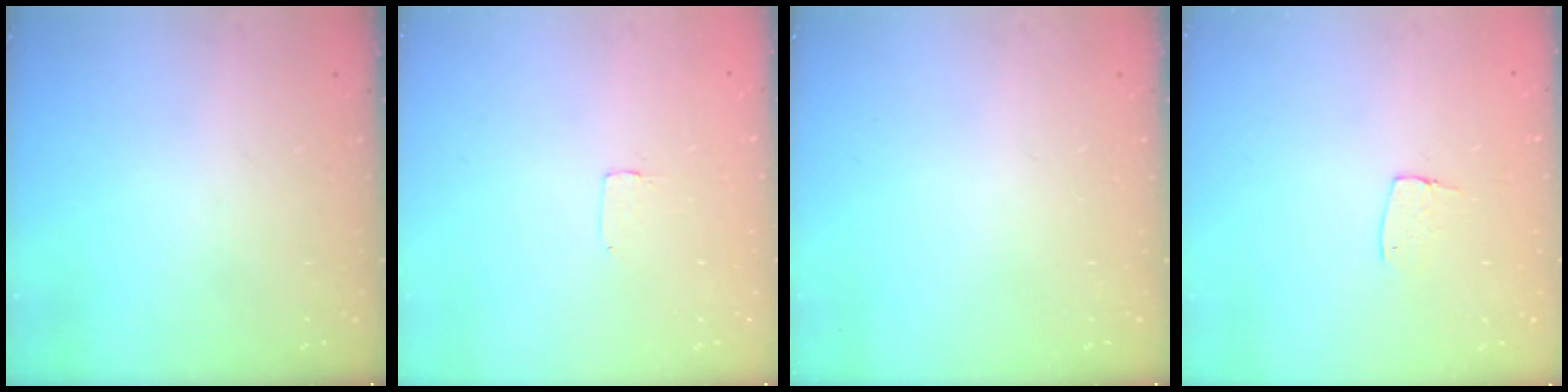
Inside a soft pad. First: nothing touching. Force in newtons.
{"total": 1.7, "press": 1.7, "slide": 0.1}
{"total": 0.0}
{"total": 5.5, "press": 5.5, "slide": 0.4}